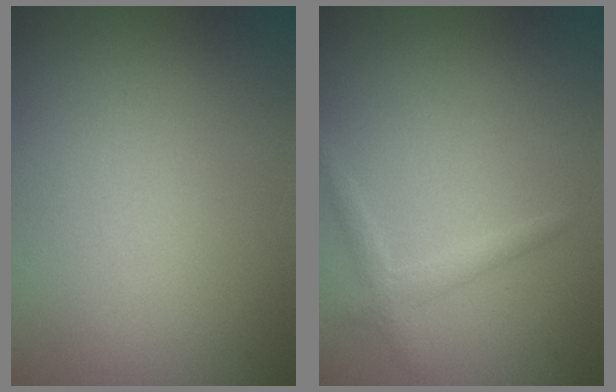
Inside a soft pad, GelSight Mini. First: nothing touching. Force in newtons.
{"total": 1.6, "press": 1.6, "slide": 0.1}